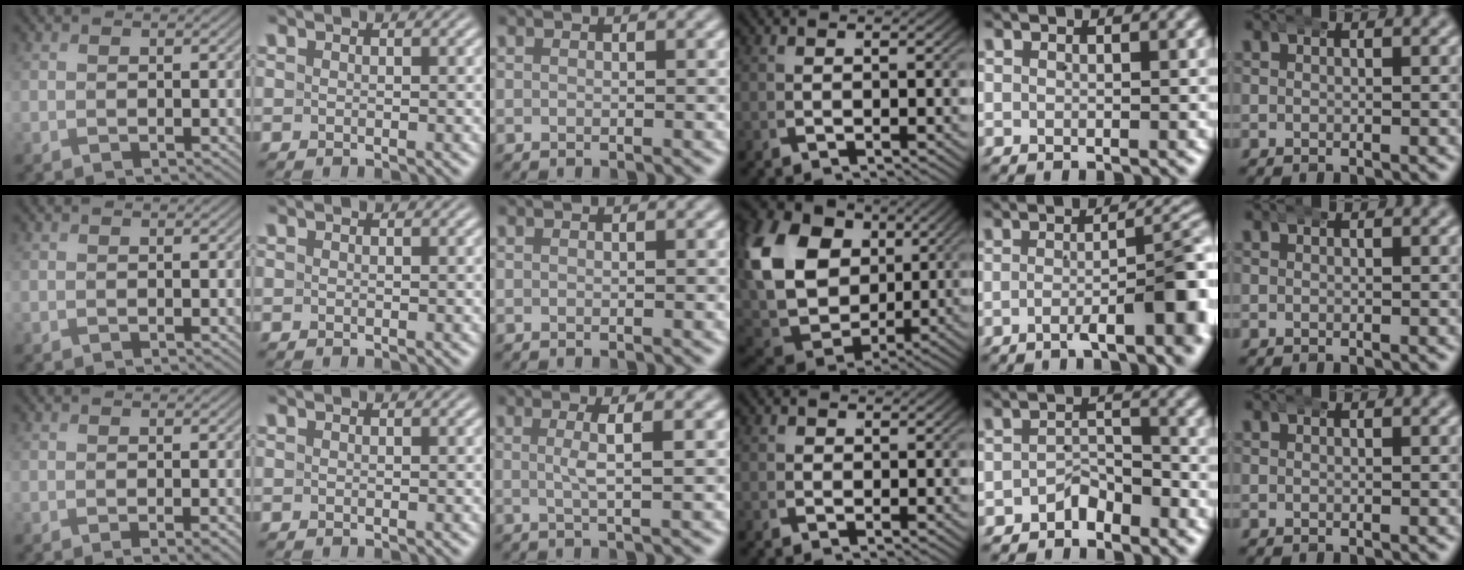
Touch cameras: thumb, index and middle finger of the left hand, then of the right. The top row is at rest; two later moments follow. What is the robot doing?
{"motion": "wrap", "object": "aluminum foil"}